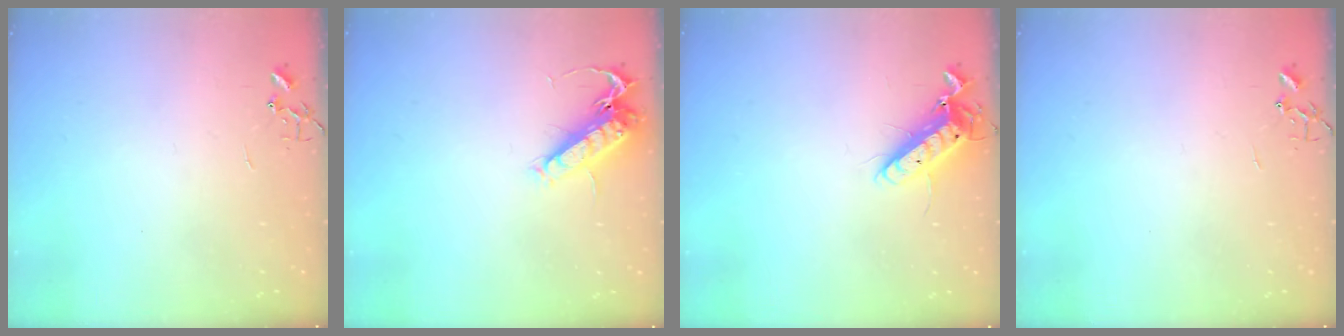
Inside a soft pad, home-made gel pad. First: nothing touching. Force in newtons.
{"total": 13.8, "press": 13.7, "slide": 1.5}
{"total": 12.2, "press": 12.1, "slide": 1.7}
{"total": 0.0}